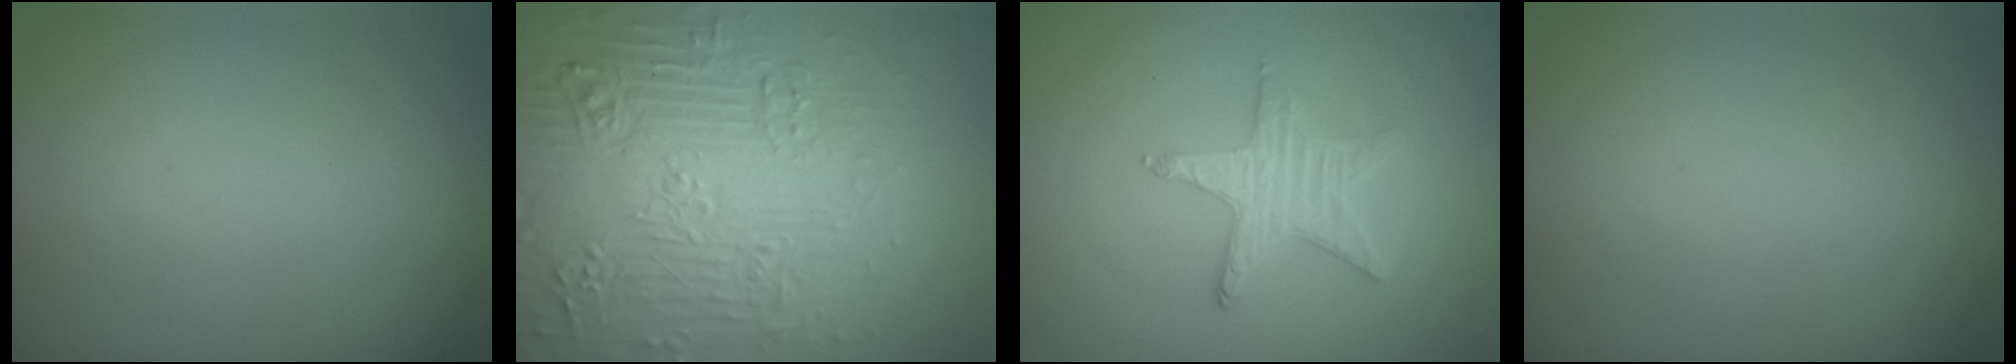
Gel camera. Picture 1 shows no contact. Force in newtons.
{"total": 7.8, "press": 7.6, "slide": 1.8}
{"total": 2.8, "press": 2.8, "slide": 0.4}
{"total": 0.0}